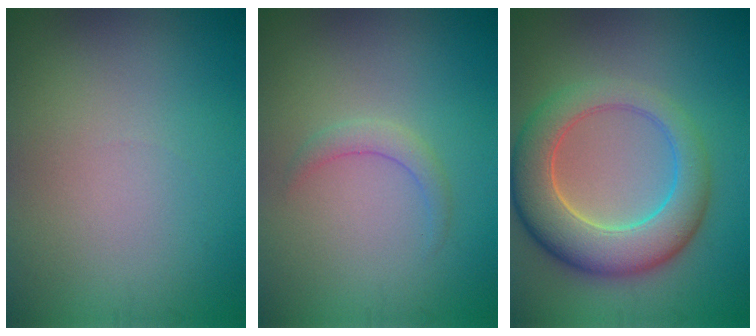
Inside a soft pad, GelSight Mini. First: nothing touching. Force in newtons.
{"total": 1.5, "press": 1.5, "slide": 0.0}
{"total": 7.7, "press": 7.7, "slide": 0.5}